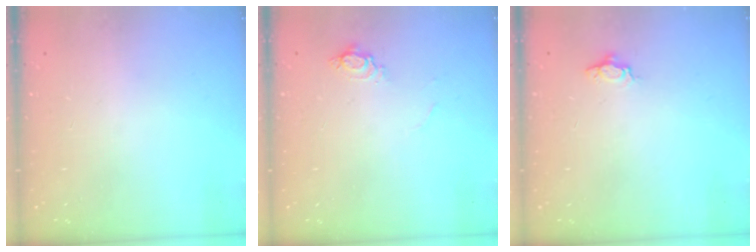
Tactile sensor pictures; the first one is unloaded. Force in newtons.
{"total": 6.9, "press": 6.8, "slide": 0.7}
{"total": 3.7, "press": 3.6, "slide": 0.5}